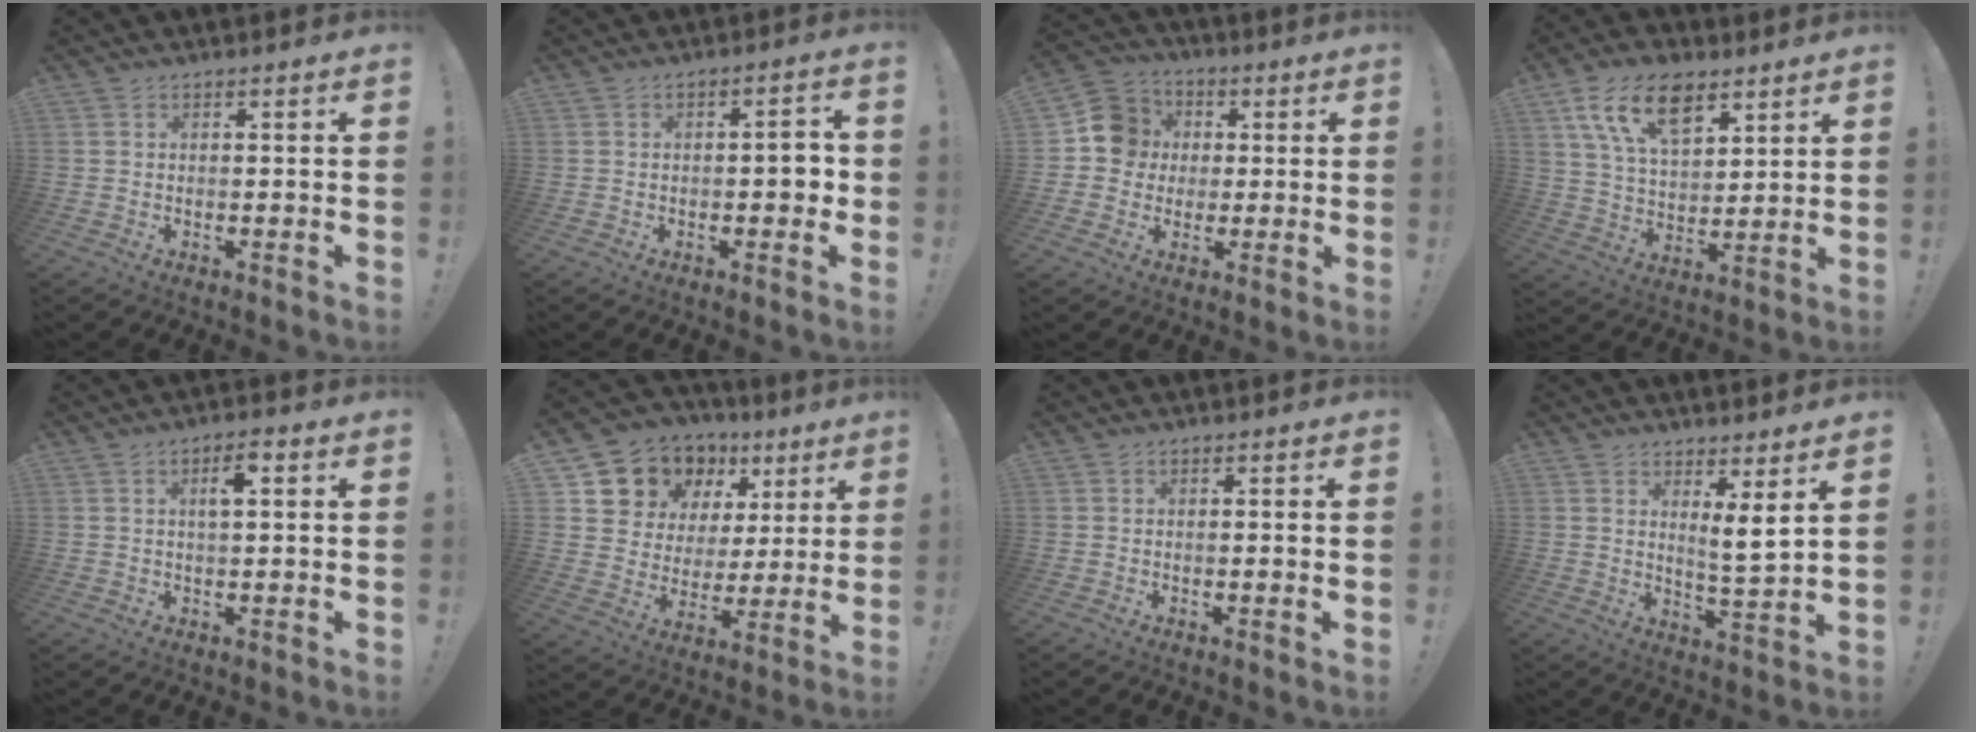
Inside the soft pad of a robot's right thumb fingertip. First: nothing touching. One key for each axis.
{"total": 4.3, "fx": -1.1, "fy": 2.1, "fz": 3.6, "tx": -0.052, "ty": 0.010, "tz": -0.023}
{"total": 11.5, "fx": 0.9, "fy": 10.9, "fz": 3.6, "tx": -0.036, "ty": 0.018, "tz": 0.024}
{"total": 15.6, "fx": 8.5, "fy": 8.6, "fz": 9.9, "tx": -0.174, "ty": -0.033, "tz": 0.159}
{"total": 4.1, "fx": 1.1, "fy": 1.3, "fz": 3.7, "tx": -0.052, "ty": 0.000, "tz": 0.011}
{"total": 12.1, "fx": 7.7, "fy": 9.0, "fz": 2.4, "tx": -0.048, "ty": -0.060, "tz": 0.158}
{"total": 1.2, "fx": -0.2, "fy": -0.2, "fz": 1.2, "tx": -0.019, "ty": -0.002, "tz": -0.006}
{"total": 6.0, "fx": 3.5, "fy": 0.1, "fz": 4.9, "tx": -0.069, "ty": -0.035, "tz": 0.053}